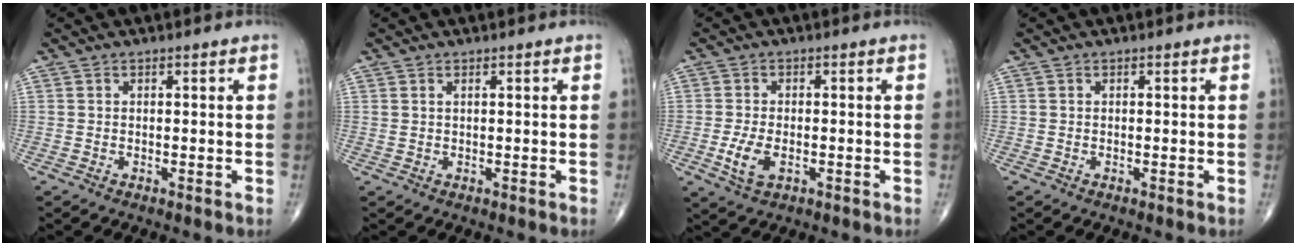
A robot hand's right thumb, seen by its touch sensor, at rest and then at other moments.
{"total": 0.7, "force": [0.4, 0.1, 0.5], "torque": [-0.015, 0.005, 0.011]}
{"total": 5.0, "force": [-1.4, 2.7, 4.0], "torque": [-0.085, -0.003, -0.023]}
{"total": 0.0}